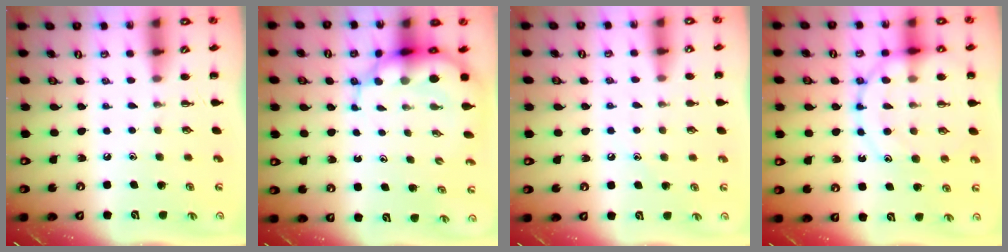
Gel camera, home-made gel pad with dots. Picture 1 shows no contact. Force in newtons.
{"total": 8.3, "press": 8.0, "slide": 2.3}
{"total": 8.0, "press": 7.9, "slide": 1.6}
{"total": 15.7, "press": 15.6, "slide": 1.6}